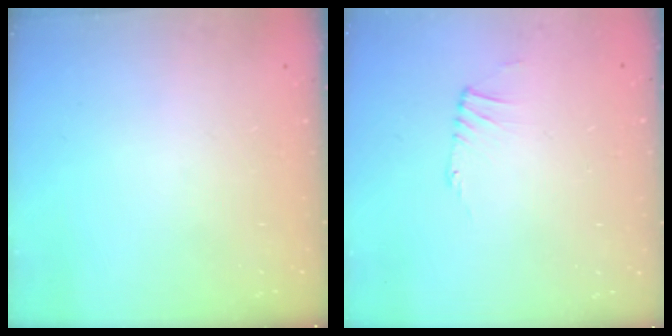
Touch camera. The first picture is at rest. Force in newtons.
{"total": 0.0}